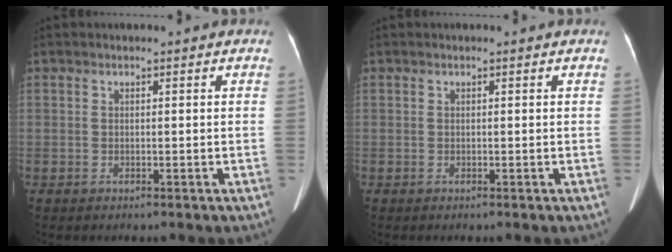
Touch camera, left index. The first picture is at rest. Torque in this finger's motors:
{"motor_torque": [0.00, 0.00, 0.02, 0.01]}